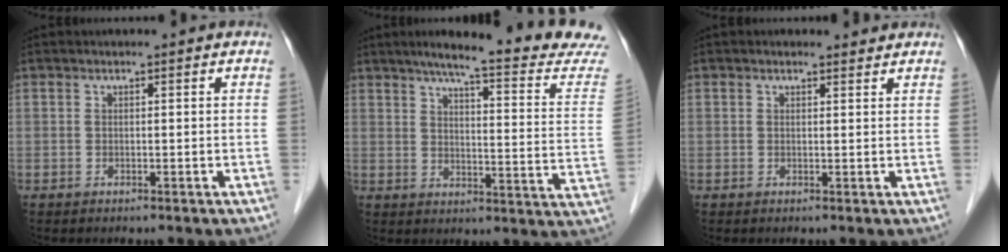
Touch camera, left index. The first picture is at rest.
{"total": 19.6, "force": [17.4, -0.4, 8.9], "torque": [-0.119, -0.069, 0.206]}
{"total": 1.2, "force": [1.1, 0.5, 0.0], "torque": [-0.007, -0.003, 0.009]}